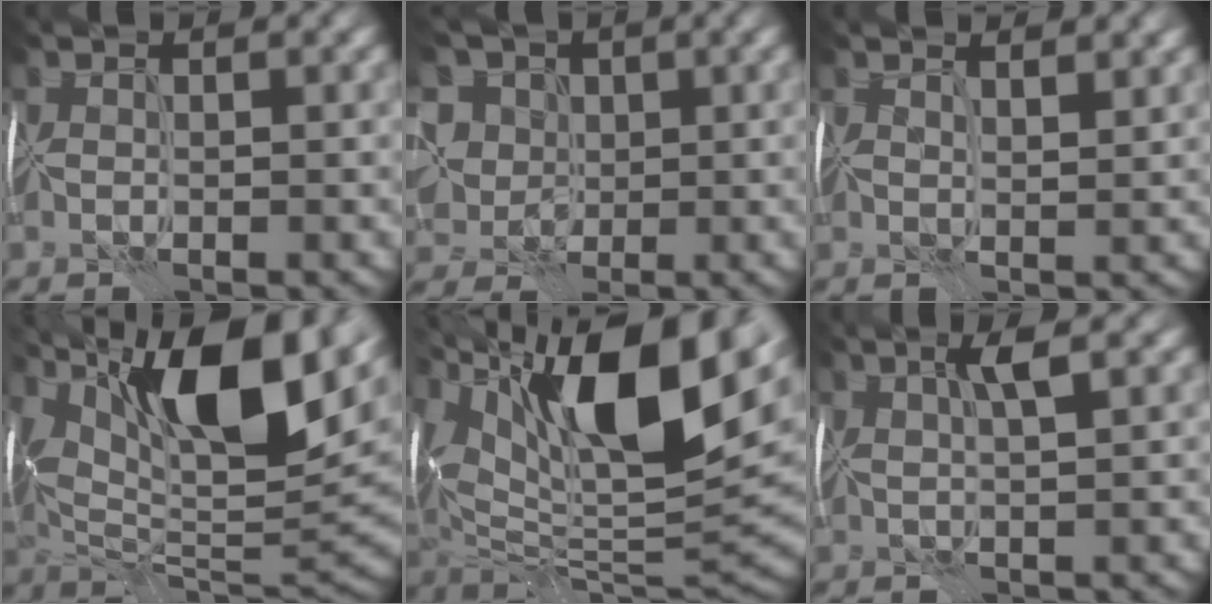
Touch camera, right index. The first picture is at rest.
{"total": 8.4, "force": [2.6, 6.9, 4.1], "torque": [-0.087, 0.018, 0.021]}
{"total": 2.6, "force": [1.9, 0.7, 1.6], "torque": [-0.019, 0.007, 0.016]}
{"total": 15.8, "force": [6.8, 5.8, 13.0], "torque": [-0.231, 0.014, 0.116]}
{"total": 17.4, "force": [7.2, 6.8, 14.3], "torque": [-0.254, 0.028, 0.120]}
{"total": 2.6, "force": [1.1, 0.2, 2.4], "torque": [-0.045, 0.006, 0.019]}